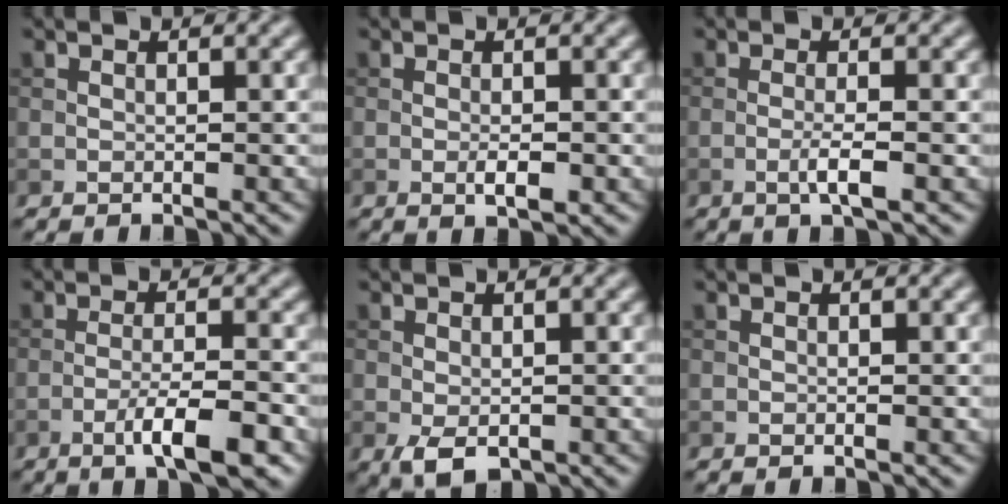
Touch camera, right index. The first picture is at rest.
{"total": 1.8, "force": [-0.6, 0.5, 1.6], "torque": [-0.029, -0.001, -0.010]}
{"total": 2.2, "force": [-0.7, 0.2, 2.0], "torque": [-0.039, 0.003, -0.018]}
{"total": 5.1, "force": [-2.7, 0.9, 4.2], "torque": [-0.074, 0.003, -0.045]}
{"total": 2.5, "force": [-0.9, 1.3, 1.8], "torque": [-0.041, -0.010, -0.013]}
{"total": 0.0}